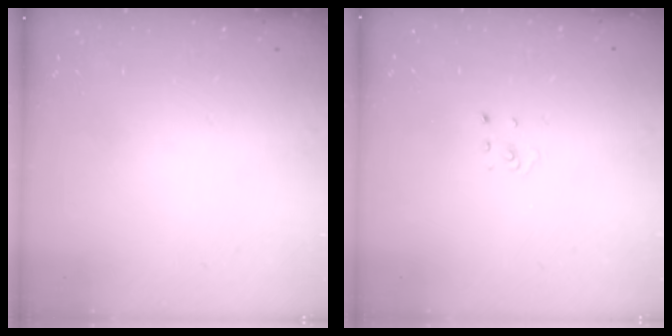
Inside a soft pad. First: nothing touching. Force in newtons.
{"total": 1.1, "press": 1.1, "slide": 0.1}